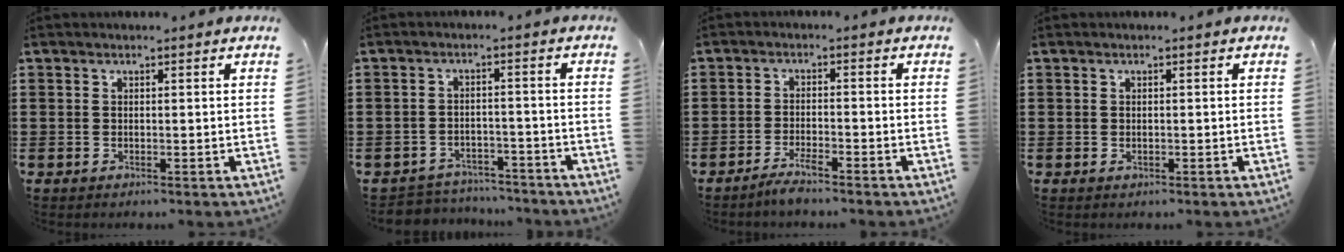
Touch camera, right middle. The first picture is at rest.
{"total": 3.7, "force": [-3.7, 0.6, -0.3], "torque": [-0.004, -0.001, -0.079]}
{"total": 2.7, "force": [-2.3, 0.0, 1.3], "torque": [-0.029, 0.000, -0.047]}
{"total": 0.0}